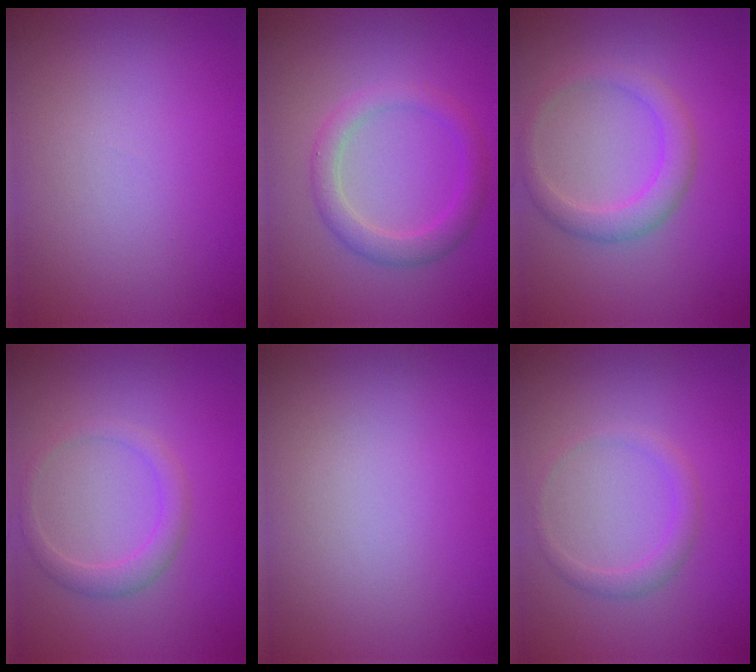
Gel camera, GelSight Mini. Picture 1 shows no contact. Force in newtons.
{"total": 2.8, "press": 2.8, "slide": 0.1}
{"total": 2.7, "press": 2.7, "slide": 0.0}
{"total": 2.0, "press": 2.0, "slide": 0.1}
{"total": 0.0}
{"total": 1.5, "press": 1.5, "slide": 0.1}